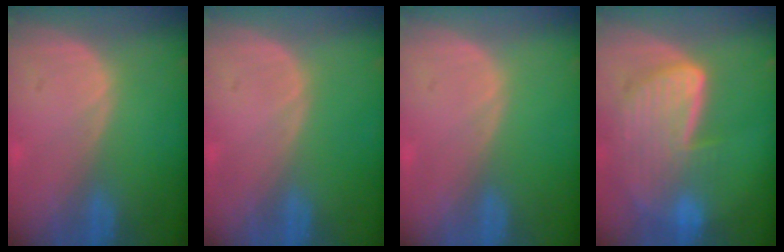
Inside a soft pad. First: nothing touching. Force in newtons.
{"total": 0.0}
{"total": 0.0}
{"total": 9.2, "press": 8.1, "slide": 4.5}